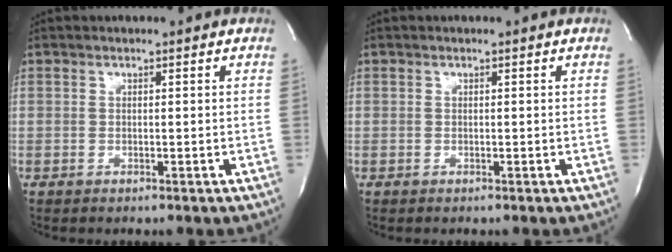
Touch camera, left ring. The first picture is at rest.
{"total": 0.0}